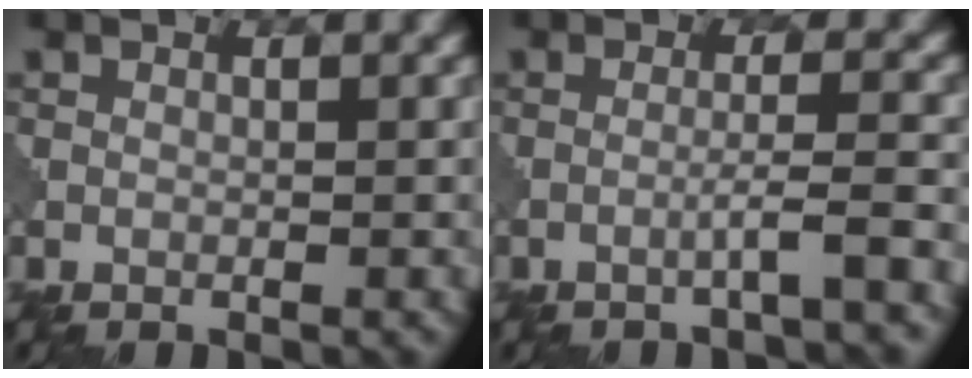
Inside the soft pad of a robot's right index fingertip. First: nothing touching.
{"total": 2.3, "force": [-1.3, -0.1, 1.8], "torque": [-0.021, 0.016, -0.031]}